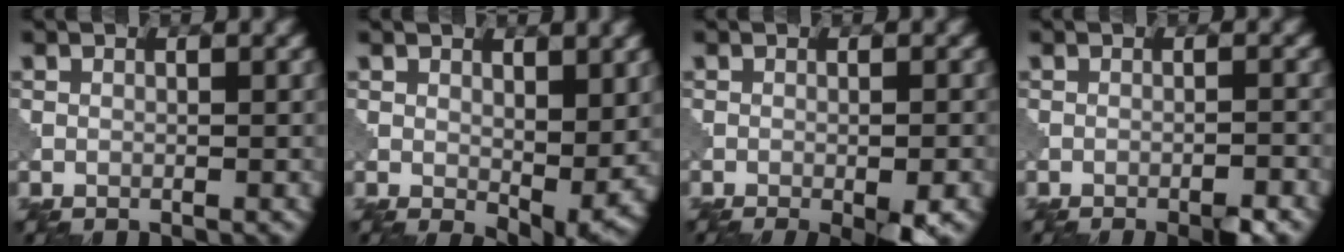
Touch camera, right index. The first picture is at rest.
{"total": 5.3, "force": [0.6, 3.0, 4.3], "torque": [-0.072, -0.021, 0.019]}
{"total": 4.6, "force": [-2.5, 0.8, 3.8], "torque": [-0.049, -0.005, -0.032]}
{"total": 3.0, "force": [-2.0, 0.5, 2.1], "torque": [-0.031, 0.007, -0.034]}